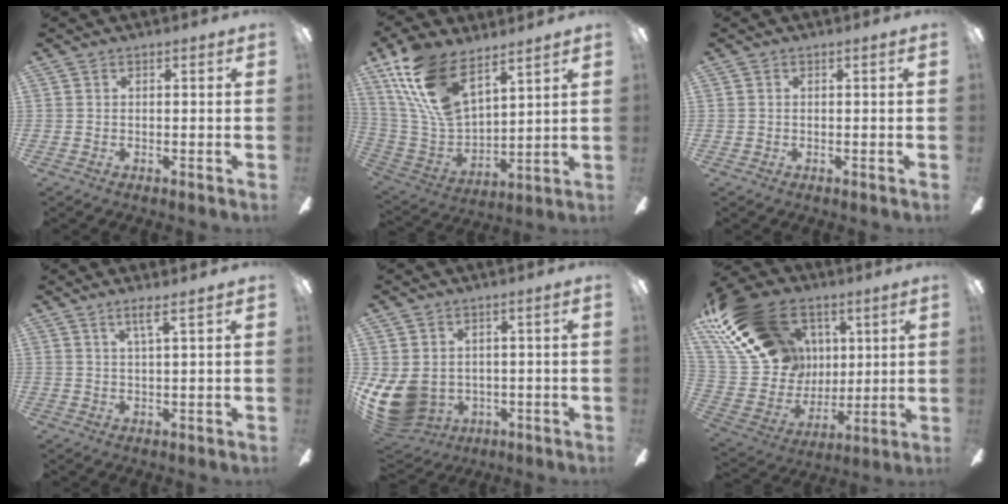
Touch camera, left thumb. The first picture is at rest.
{"total": 18.9, "force": [12.1, 8.3, 11.8], "torque": [-0.266, -0.066, 0.217]}
{"total": 0.0}
{"total": 4.0, "force": [2.8, -0.3, 2.8], "torque": [-0.062, -0.002, 0.046]}
{"total": 9.9, "force": [-1.0, 8.0, 5.8], "torque": [-0.148, -0.012, -0.012]}
{"total": 27.5, "force": [13.0, 19.2, 14.8], "torque": [-0.302, -0.041, 0.263]}